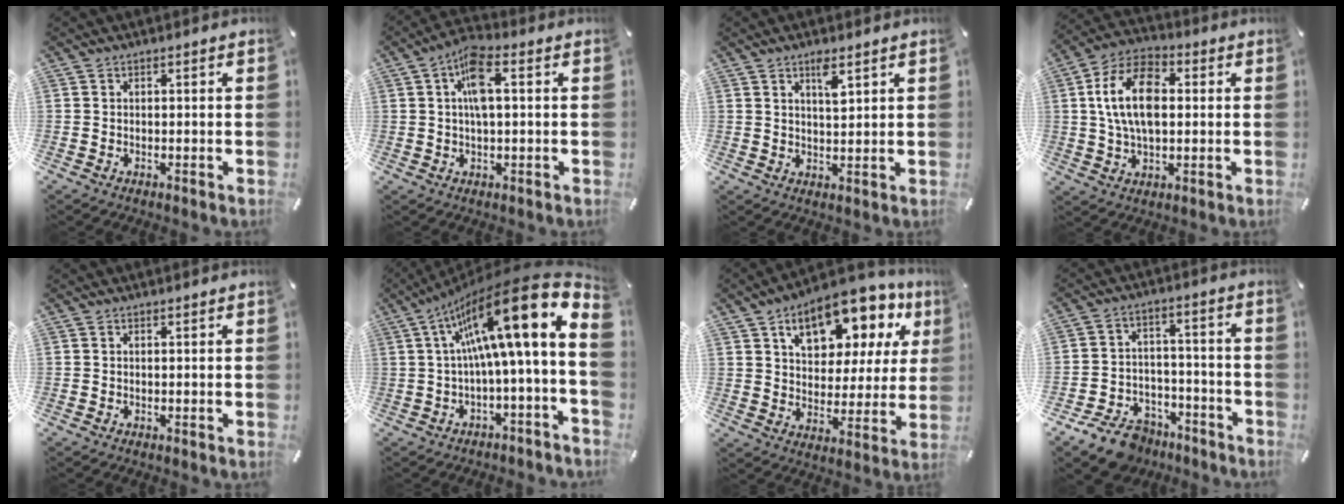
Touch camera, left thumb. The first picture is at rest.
{"total": 7.8, "force": [1.3, 3.0, 7.1], "torque": [-0.143, 0.008, 0.023]}
{"total": 4.2, "force": [2.5, 1.1, 3.1], "torque": [-0.053, -0.005, 0.040]}
{"total": 13.8, "force": [1.5, 8.5, 10.8], "torque": [-0.229, 0.009, 0.023]}
{"total": 0.0}
{"total": 20.8, "force": [7.2, 3.5, 19.2], "torque": [-0.323, -0.071, 0.111]}
{"total": 17.0, "force": [10.3, 9.4, 9.8], "torque": [-0.151, -0.056, 0.175]}
{"total": 10.3, "force": [-7.9, 5.6, 3.4], "torque": [-0.049, 0.058, -0.143]}